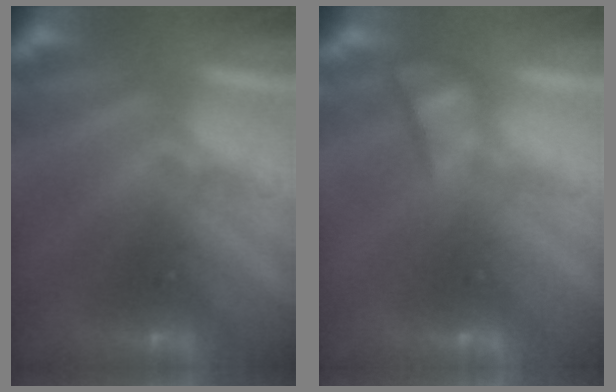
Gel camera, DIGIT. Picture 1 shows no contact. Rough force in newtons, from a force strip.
{"total": 4.2}